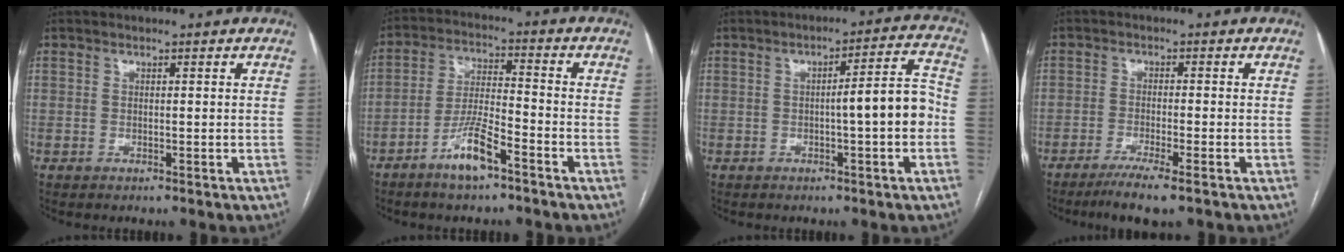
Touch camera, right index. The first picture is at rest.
{"total": 7.9, "force": [-5.0, 1.3, 5.9], "torque": [-0.122, 0.000, -0.095]}
{"total": 7.2, "force": [-1.2, 0.5, 7.1], "torque": [-0.095, 0.021, -0.019]}
{"total": 6.1, "force": [-4.3, -0.1, 4.4], "torque": [-0.072, -0.014, -0.072]}